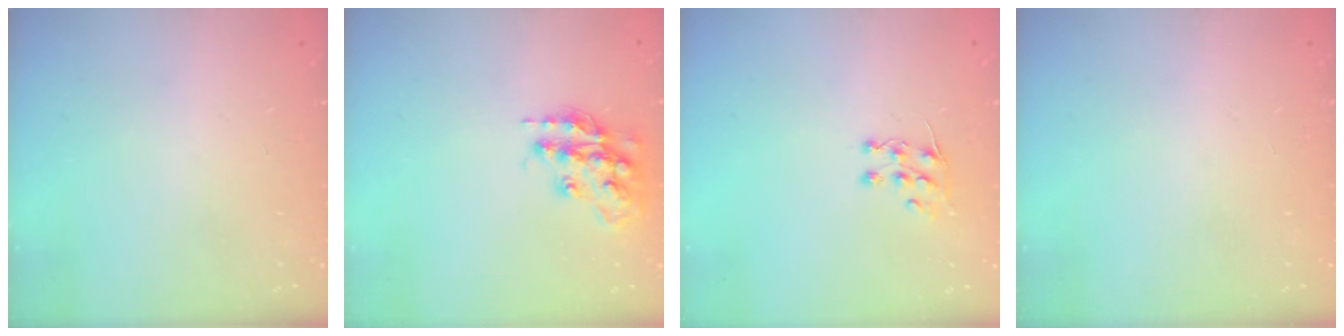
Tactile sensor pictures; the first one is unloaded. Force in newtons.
{"total": 16.0, "press": 16.0, "slide": 1.2}
{"total": 5.9, "press": 5.9, "slide": 0.5}
{"total": 0.0}